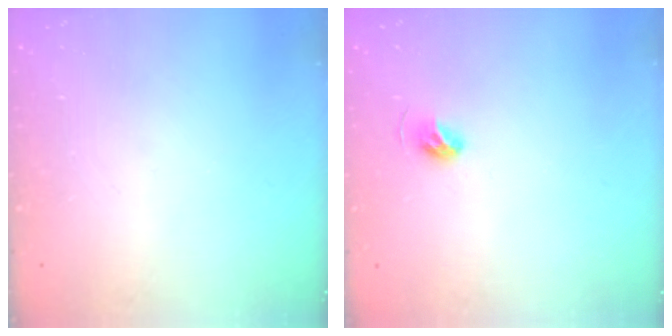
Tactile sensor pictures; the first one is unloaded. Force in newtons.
{"total": 5.4, "press": 5.2, "slide": 1.2}